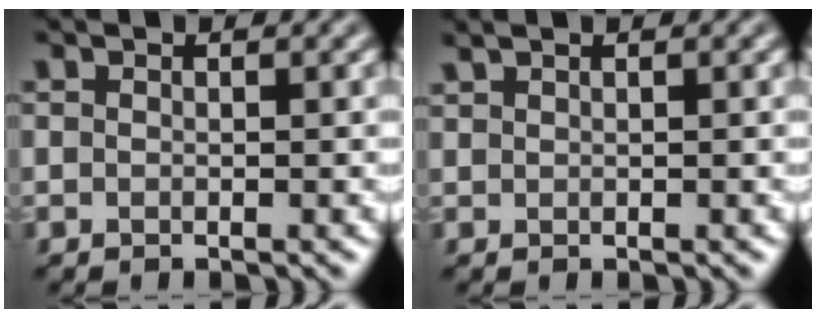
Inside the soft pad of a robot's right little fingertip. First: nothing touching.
{"total": 0.8, "force": [0.7, 0.2, 0.3], "torque": [-0.003, 0.004, 0.017]}